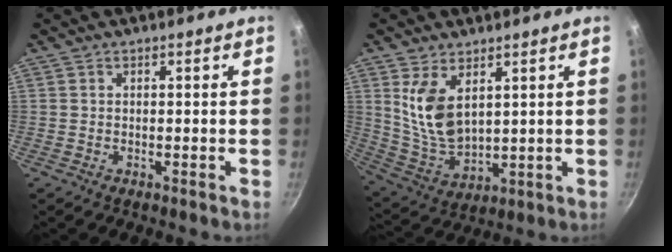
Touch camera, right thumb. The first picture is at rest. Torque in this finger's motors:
{"motor_torque": [-0.69, 0.95, 1.16, 0.30, 0.13]}